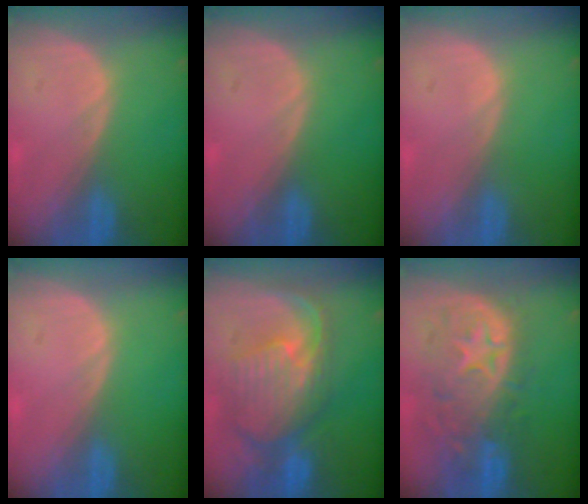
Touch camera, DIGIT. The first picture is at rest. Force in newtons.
{"total": 0.0}
{"total": 0.0}
{"total": 0.0}
{"total": 10.9, "press": 9.6, "slide": 5.3}
{"total": 11.0, "press": 9.8, "slide": 5.1}